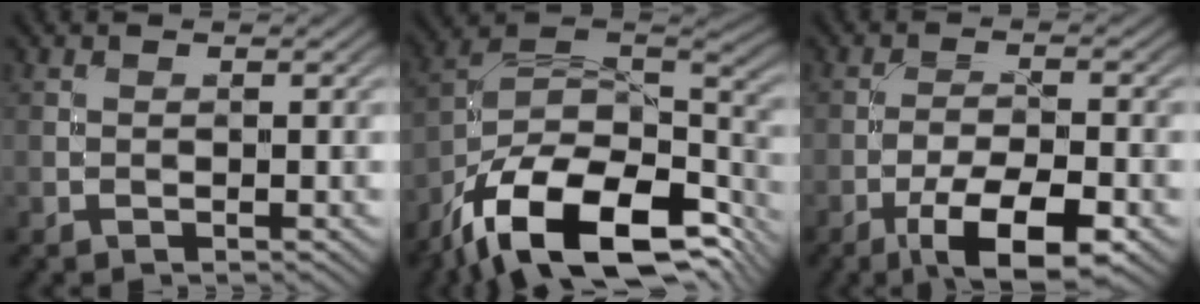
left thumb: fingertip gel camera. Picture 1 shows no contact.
{"total": 17.6, "force": [-9.8, 8.6, 11.7], "torque": [-0.242, -0.029, -0.164]}
{"total": 9.0, "force": [-5.1, 2.7, 6.8], "torque": [-0.119, -0.004, -0.087]}